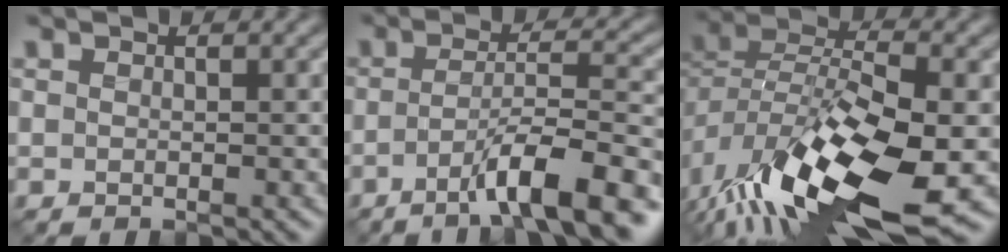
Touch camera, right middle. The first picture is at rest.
{"total": 7.8, "force": [-4.2, 1.3, 6.5], "torque": [-0.100, 0.010, -0.072]}
{"total": 13.6, "force": [-6.0, 6.1, 10.5], "torque": [-0.202, -0.025, -0.106]}